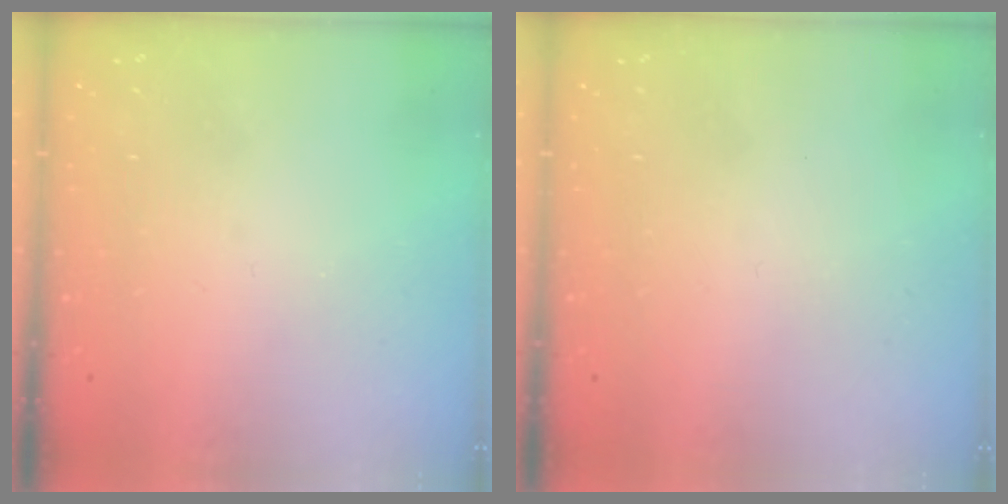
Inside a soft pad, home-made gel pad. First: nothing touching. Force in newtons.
{"total": 1.7, "press": 1.7, "slide": 0.1}